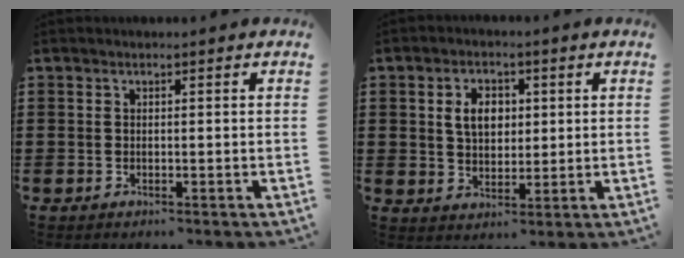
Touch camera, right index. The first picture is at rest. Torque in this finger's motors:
{"motor_torque": [0.22, -0.21, 0.23, 0.10]}